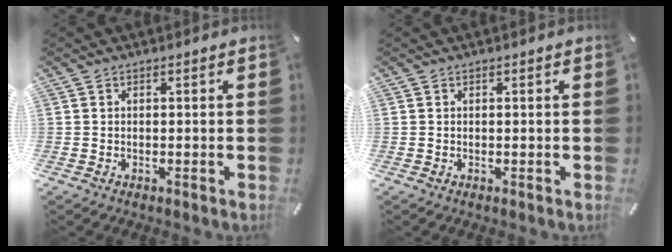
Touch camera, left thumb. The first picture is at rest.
{"total": 0.0}